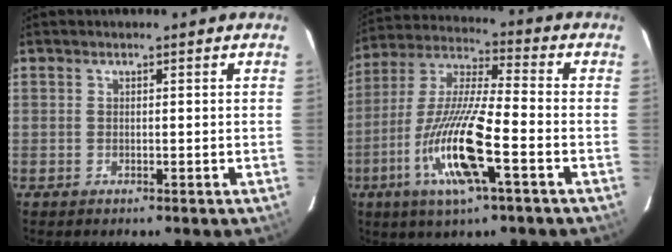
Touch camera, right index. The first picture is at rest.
{"total": 15.7, "force": [-5.7, 1.5, 14.5], "torque": [-0.297, -0.013, -0.107]}